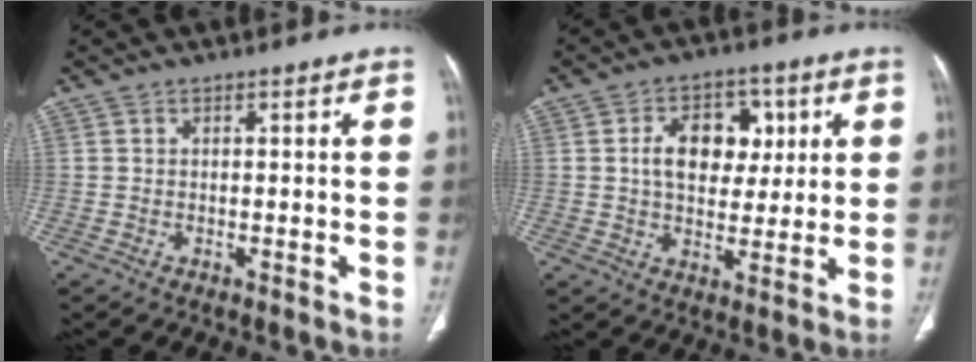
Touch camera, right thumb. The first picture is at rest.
{"total": 11.3, "force": [2.5, 7.8, 7.7], "torque": [-0.080, 0.001, 0.040]}